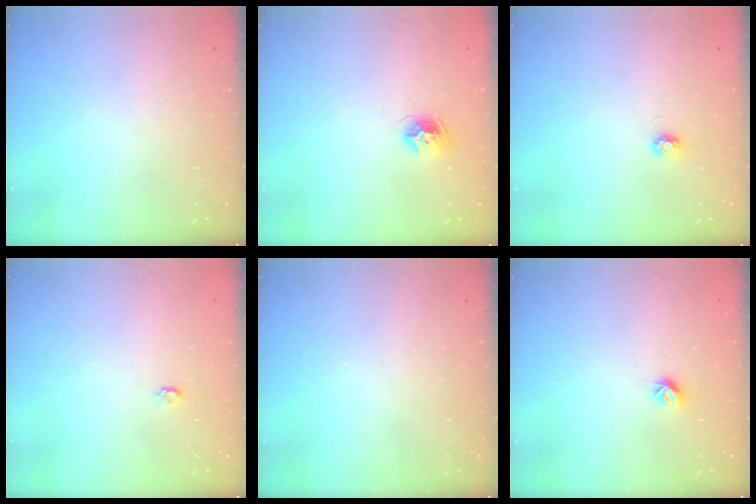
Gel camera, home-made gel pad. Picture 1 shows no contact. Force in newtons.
{"total": 8.0, "press": 7.9, "slide": 0.5}
{"total": 3.2, "press": 3.2, "slide": 0.3}
{"total": 4.0, "press": 4.0, "slide": 0.4}
{"total": 0.0}
{"total": 6.0, "press": 6.0, "slide": 0.7}